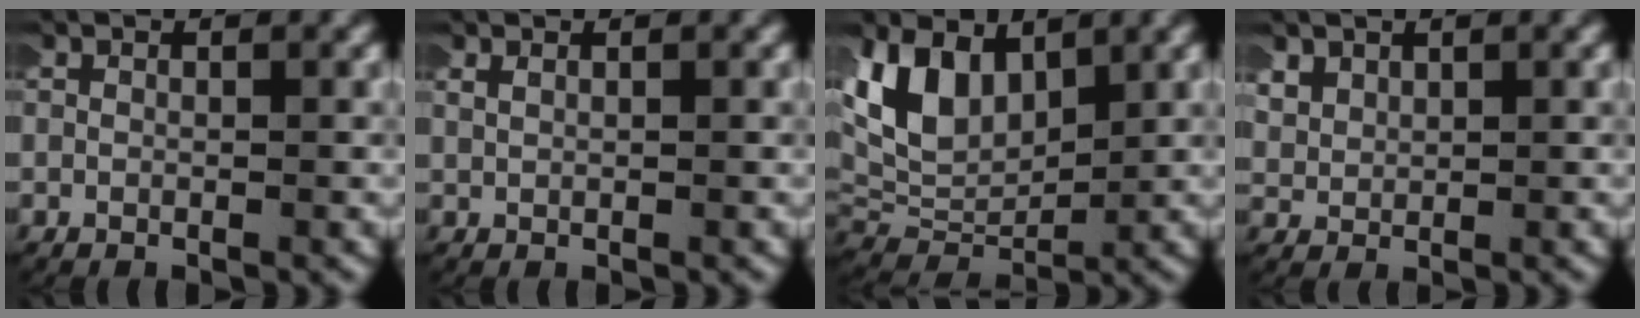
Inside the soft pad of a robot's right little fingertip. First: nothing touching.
{"total": 0.8, "force": [0.7, 0.1, 0.5], "torque": [-0.010, -0.001, 0.016]}
{"total": 8.5, "force": [2.1, 6.0, 5.6], "torque": [-0.135, -0.014, 0.045]}
{"total": 2.0, "force": [1.3, 1.2, 0.9], "torque": [-0.037, -0.009, 0.033]}